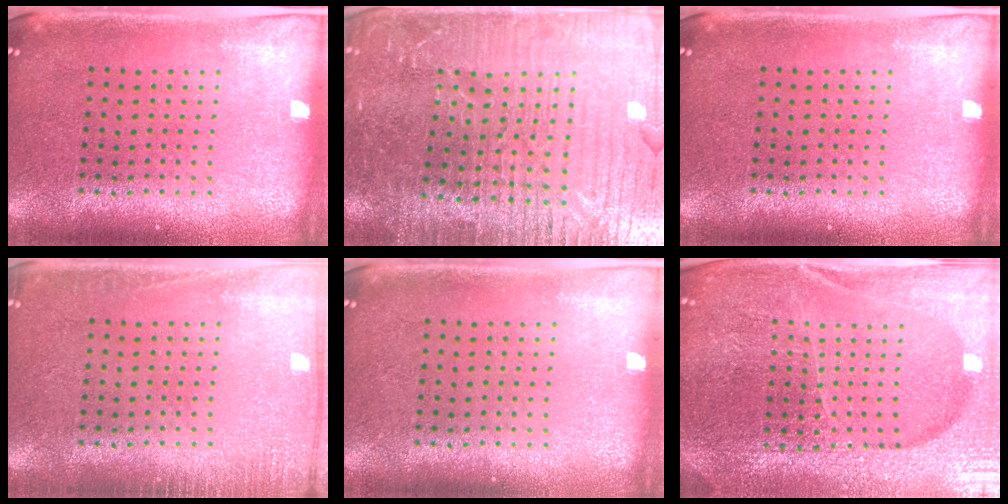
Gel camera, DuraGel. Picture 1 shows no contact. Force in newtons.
{"total": 4.9, "press": 4.6, "slide": 1.7}
{"total": 0.0}
{"total": 1.4, "press": 1.4, "slide": 0.4}
{"total": 0.0}
{"total": 5.7, "press": 5.1, "slide": 2.5}